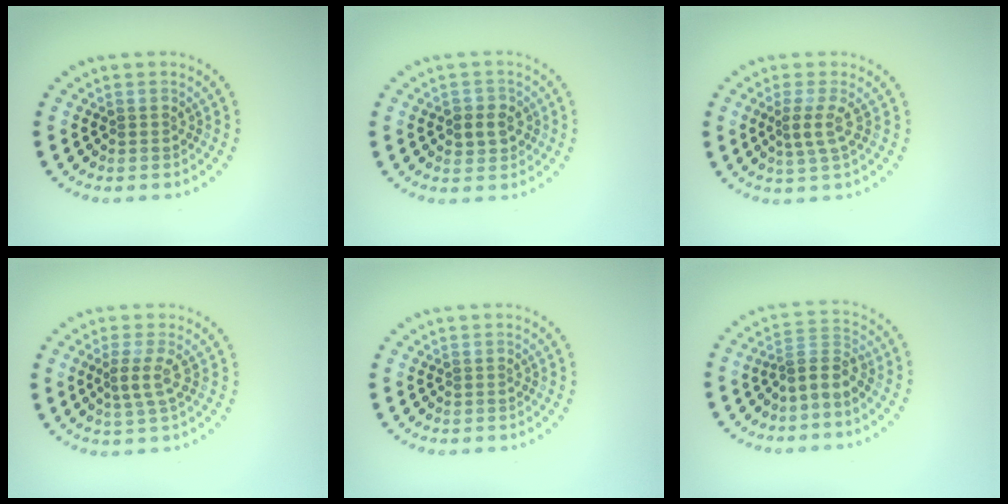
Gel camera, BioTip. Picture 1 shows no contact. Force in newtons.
{"total": 2.4, "press": 2.3, "slide": 0.5}
{"total": 1.7, "press": 1.4, "slide": 1.1}
{"total": 1.7, "press": 1.4, "slide": 1.1}
{"total": 0.0}
{"total": 2.4, "press": 1.8, "slide": 1.7}